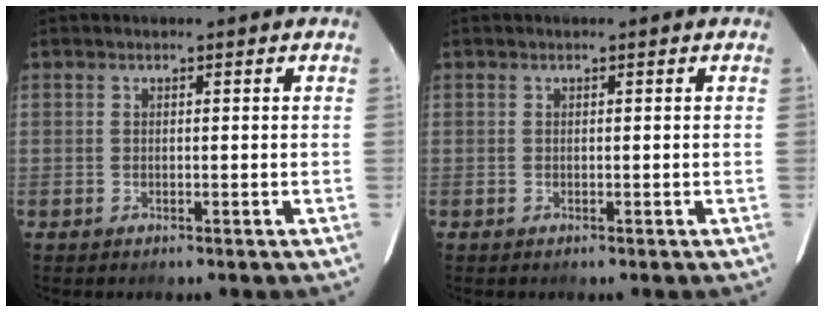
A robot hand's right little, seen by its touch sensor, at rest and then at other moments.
{"total": 0.0}